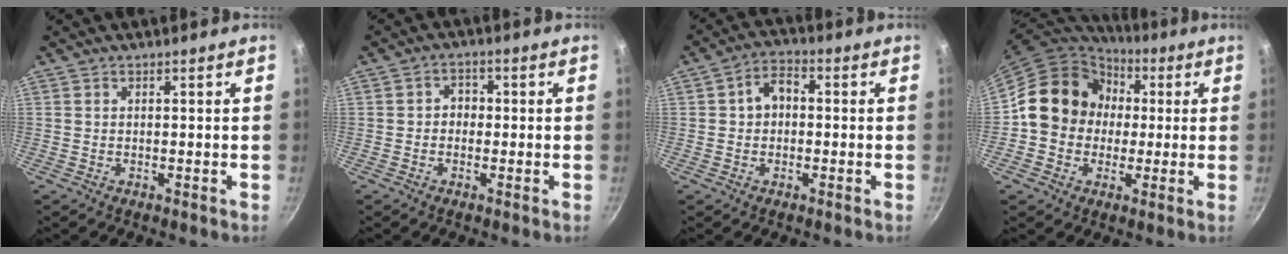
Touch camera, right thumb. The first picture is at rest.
{"total": 3.0, "force": [-0.3, 2.6, 1.5], "torque": [-0.003, 0.009, -0.009]}
{"total": 5.6, "force": [0.2, 4.2, 3.7], "torque": [-0.038, 0.017, -0.004]}
{"total": 15.3, "force": [1.2, 13.5, 7.1], "torque": [-0.079, 0.027, 0.004]}